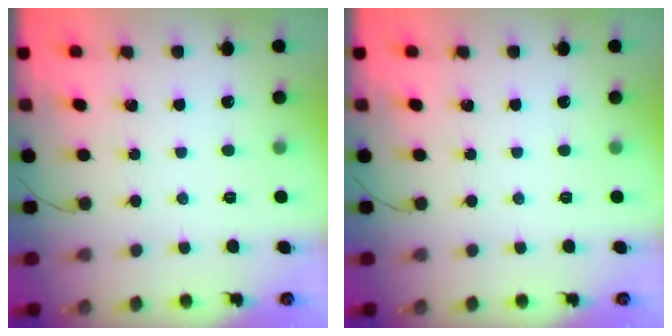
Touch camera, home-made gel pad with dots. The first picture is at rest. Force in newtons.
{"total": 0.0}